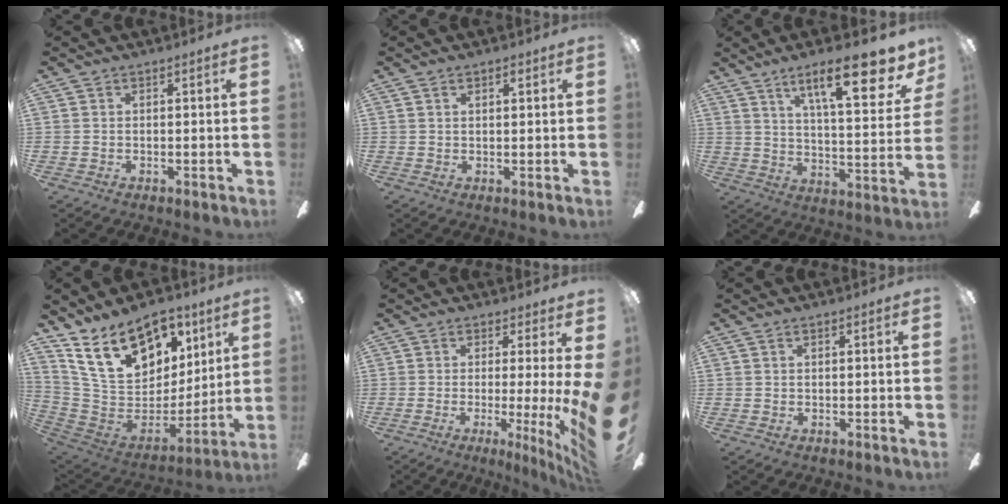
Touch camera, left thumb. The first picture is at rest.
{"total": 1.4, "force": [0.8, 0.4, 1.0], "torque": [-0.022, 0.000, 0.014]}
{"total": 19.2, "force": [11.5, 5.7, 14.3], "torque": [-0.204, -0.067, 0.175]}
{"total": 21.2, "force": [12.7, 12.7, 11.3], "torque": [-0.199, -0.066, 0.234]}
{"total": 7.5, "force": [-0.2, -0.2, 7.5], "torque": [-0.103, -0.036, -0.001]}
{"total": 0.0}